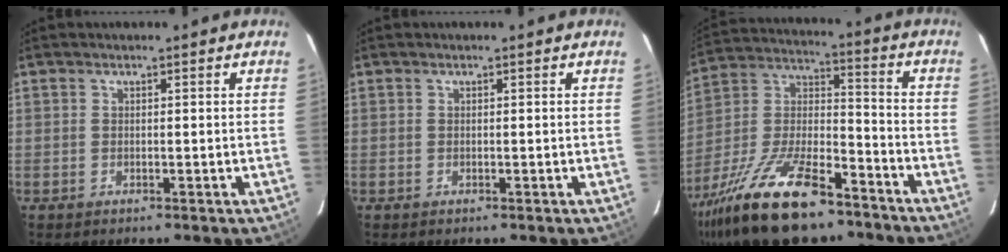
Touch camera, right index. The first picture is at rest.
{"total": 0.0}
{"total": 25.2, "force": [-17.2, 9.0, 16.1], "torque": [-0.325, -0.021, -0.291]}